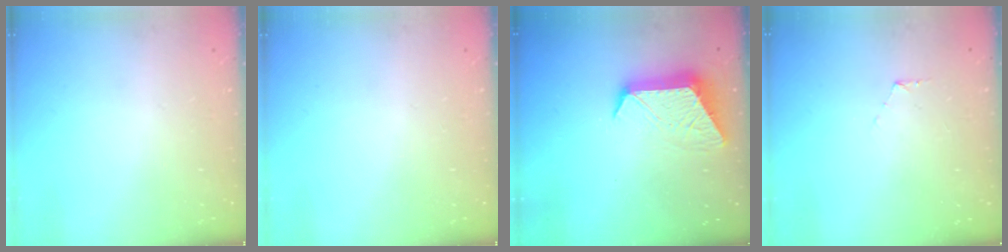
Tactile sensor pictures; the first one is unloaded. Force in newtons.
{"total": 0.0}
{"total": 11.3, "press": 11.2, "slide": 0.7}
{"total": 3.2, "press": 3.2, "slide": 0.3}